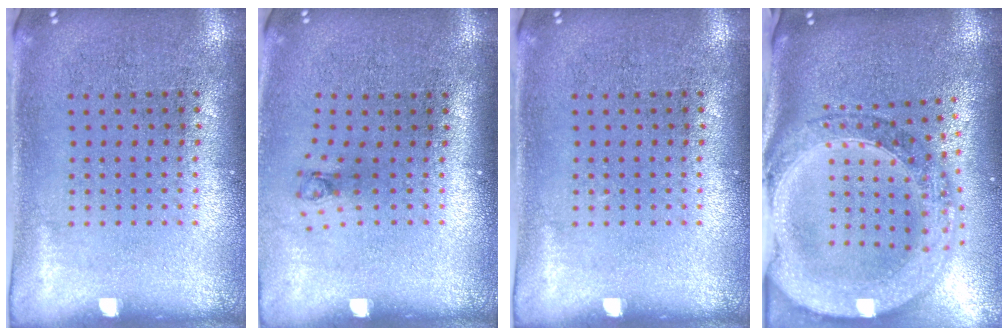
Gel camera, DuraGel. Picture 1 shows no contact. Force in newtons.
{"total": 0.8, "press": 0.3, "slide": 0.8}
{"total": 0.0}
{"total": 2.9, "press": 2.4, "slide": 1.5}